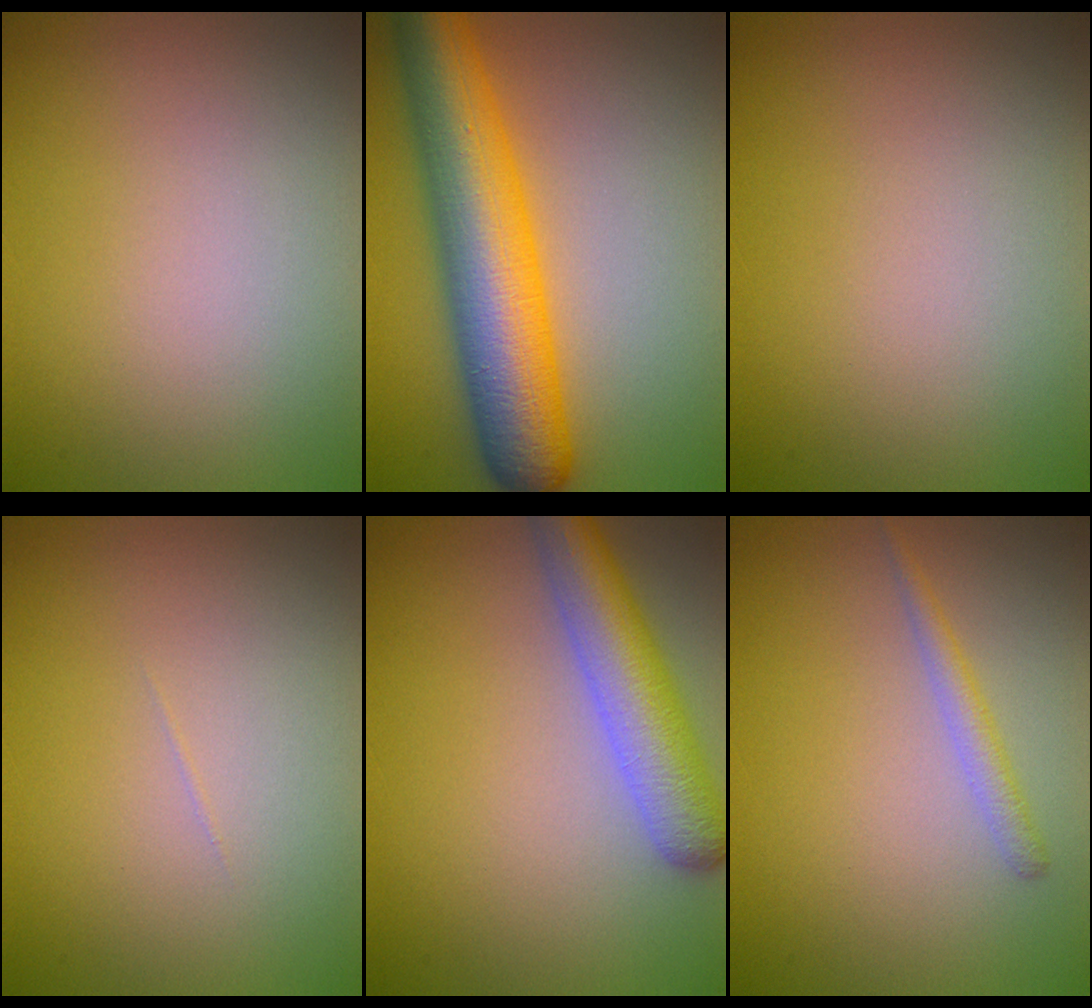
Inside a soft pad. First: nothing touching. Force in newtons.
{"total": 10.4, "press": 10.4, "slide": 0.2}
{"total": 0.0}
{"total": 0.0}
{"total": 5.8, "press": 5.8, "slide": 0.2}
{"total": 1.5, "press": 1.5, "slide": 0.1}